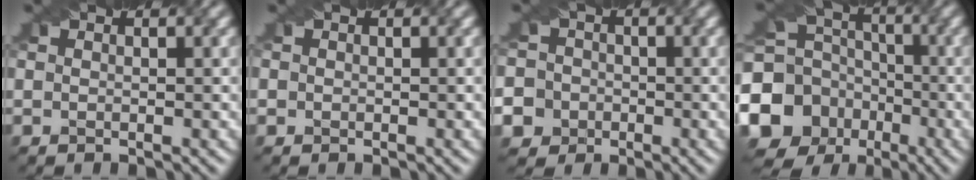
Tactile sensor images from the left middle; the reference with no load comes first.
{"total": 0.7, "force": [0.2, 0.6, 0.3], "torque": [-0.009, 0.013, -0.005]}
{"total": 8.6, "force": [-2.9, 7.9, 1.9], "torque": [-0.050, 0.013, -0.072]}
{"total": 15.2, "force": [-5.0, 13.2, 5.7], "torque": [-0.137, -0.023, -0.113]}